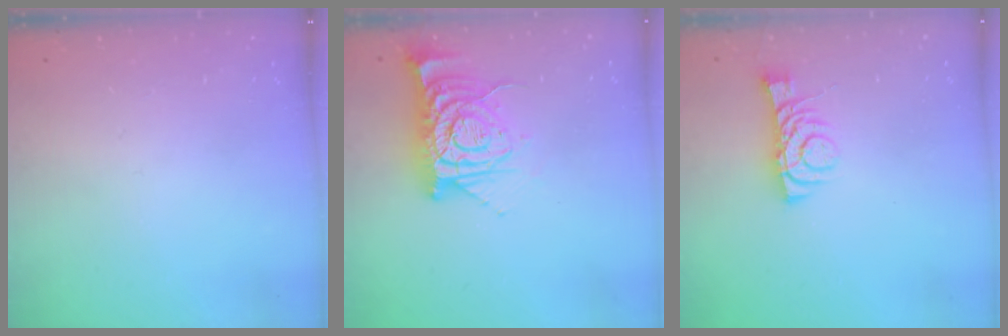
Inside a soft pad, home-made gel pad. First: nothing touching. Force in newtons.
{"total": 11.3, "press": 11.3, "slide": 1.3}
{"total": 7.7, "press": 7.6, "slide": 0.7}